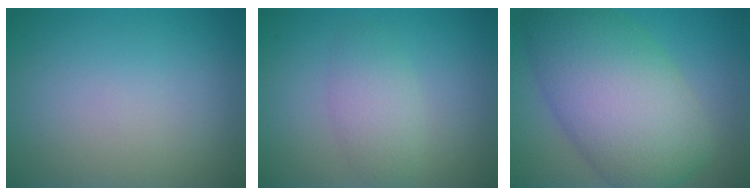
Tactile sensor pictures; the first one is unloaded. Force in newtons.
{"total": 2.7, "press": 2.7, "slide": 0.1}
{"total": 11.3, "press": 11.3, "slide": 0.2}